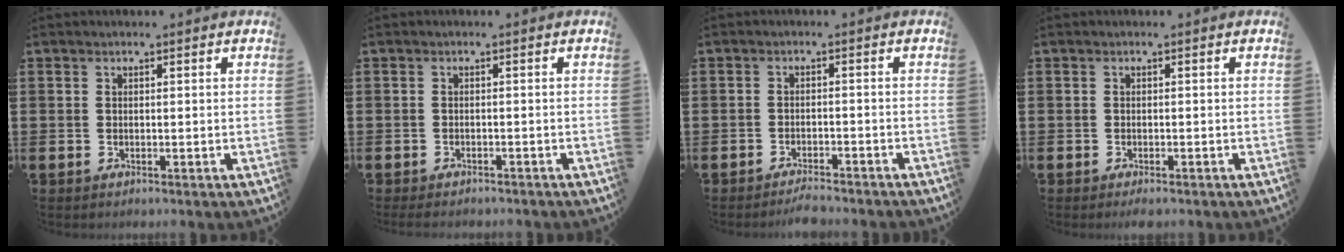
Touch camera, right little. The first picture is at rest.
{"total": 0.9, "force": [-0.9, 0.1, 0.2], "torque": [-0.006, -0.001, -0.018]}
{"total": 2.0, "force": [-2.0, 0.0, 0.3], "torque": [-0.010, 0.004, -0.040]}
{"total": 0.6, "force": [-0.5, 0.1, 0.4], "torque": [-0.008, -0.002, -0.009]}